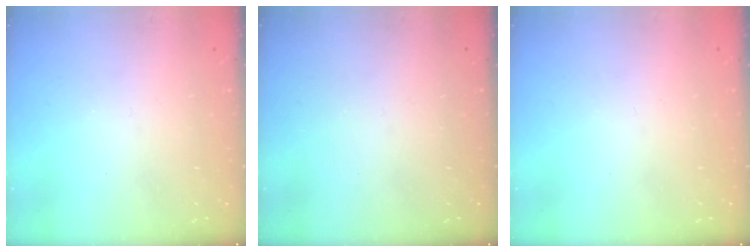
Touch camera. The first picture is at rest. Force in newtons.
{"total": 0.0}
{"total": 0.0}